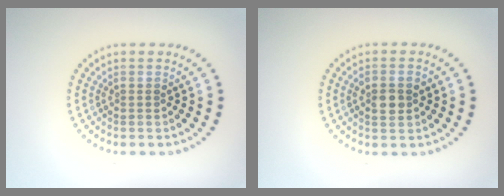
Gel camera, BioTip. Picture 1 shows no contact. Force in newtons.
{"total": 2.5, "press": 2.5, "slide": 0.3}